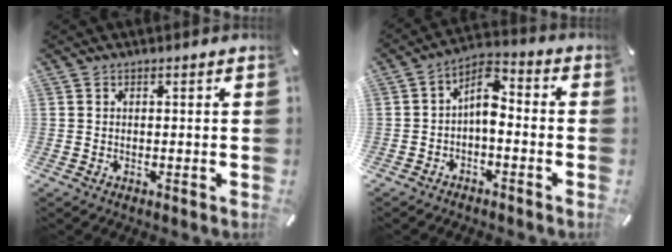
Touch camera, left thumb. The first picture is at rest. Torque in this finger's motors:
{"motor_torque": [-0.49, 0.93, 0.57, -0.01, 0.04]}